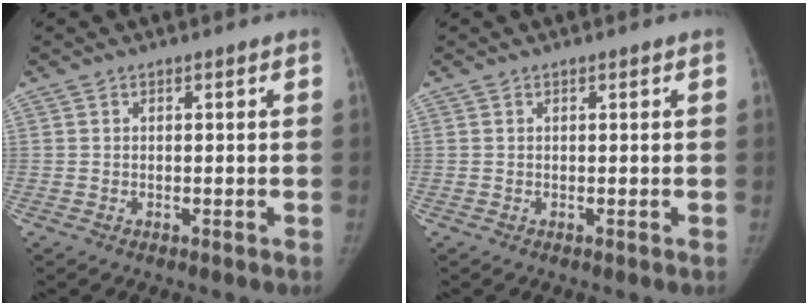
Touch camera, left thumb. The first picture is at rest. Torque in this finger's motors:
{"motor_torque": [0.08, 0.08, -0.22, 0.01, 0.04]}